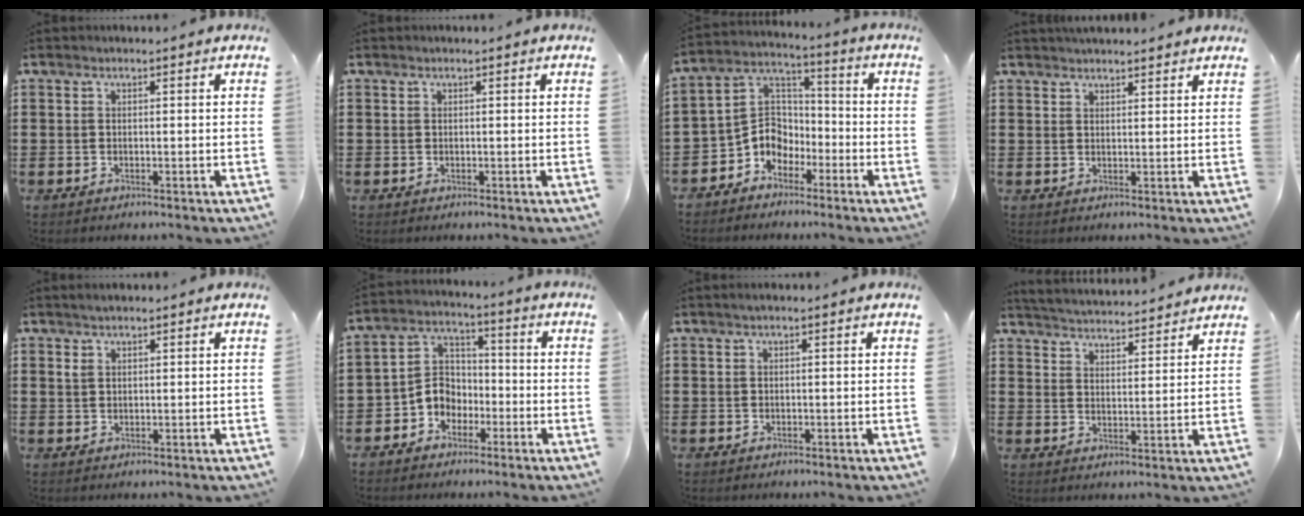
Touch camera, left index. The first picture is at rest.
{"total": 0.0}
{"total": 6.3, "force": [-3.6, 5.1, 1.0], "torque": [-0.053, 0.005, -0.081]}
{"total": 2.1, "force": [2.1, 0.0, 0.0], "torque": [-0.006, 0.000, 0.040]}
{"total": 1.6, "force": [1.2, 0.8, 0.8], "torque": [-0.018, 0.004, 0.023]}
{"total": 5.4, "force": [-2.6, 4.6, 1.4], "torque": [-0.053, 0.003, -0.059]}
{"total": 0.5, "force": [0.1, 0.0, 0.5], "torque": [-0.007, -0.001, 0.002]}
{"total": 3.8, "force": [3.8, -0.3, -0.1], "torque": [-0.018, -0.026, 0.063]}